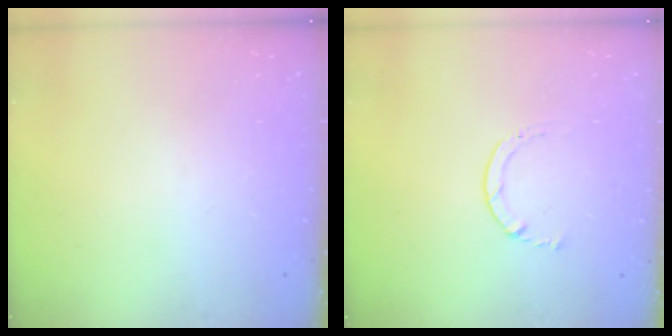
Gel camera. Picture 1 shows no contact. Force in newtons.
{"total": 1.7, "press": 1.6, "slide": 0.2}